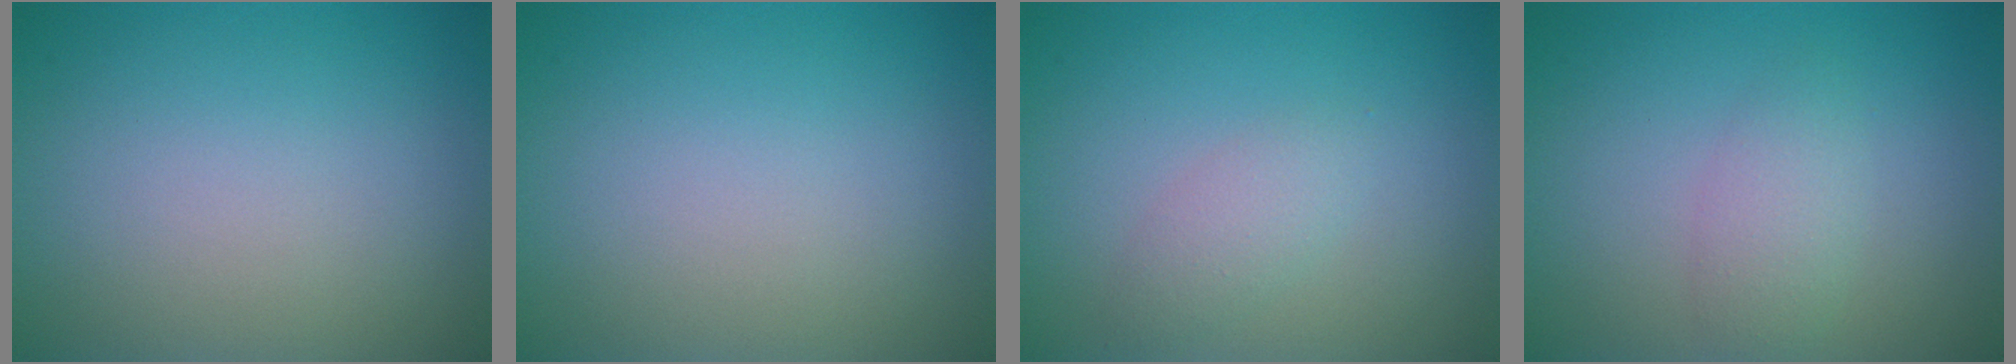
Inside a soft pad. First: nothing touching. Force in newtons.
{"total": 0.0}
{"total": 1.7, "press": 1.7, "slide": 0.0}
{"total": 2.1, "press": 2.1, "slide": 0.1}